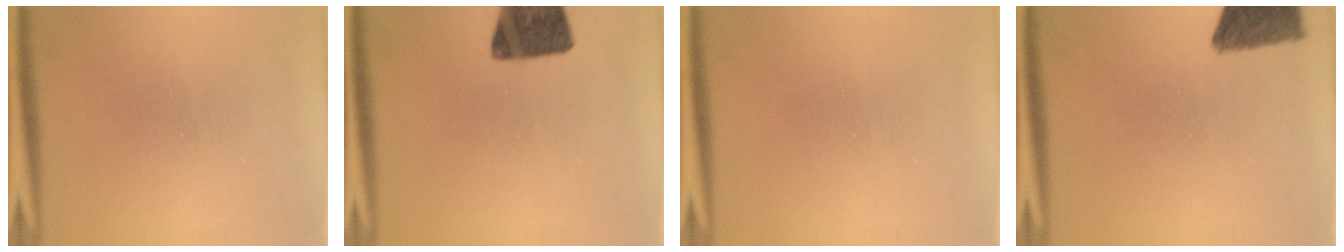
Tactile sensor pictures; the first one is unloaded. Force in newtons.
{"total": 14.1}
{"total": 0.0}
{"total": 10.8}